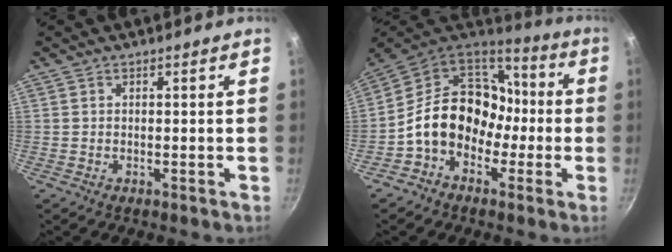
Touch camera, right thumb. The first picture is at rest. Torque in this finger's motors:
{"motor_torque": [2.46, 2.33, 1.30, -0.86, 0.19]}